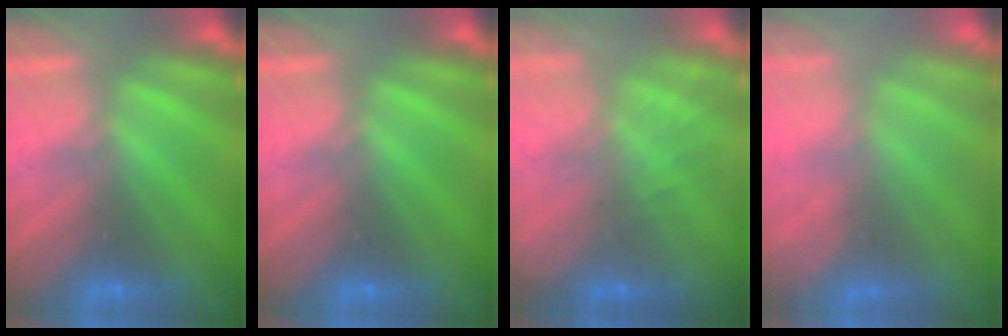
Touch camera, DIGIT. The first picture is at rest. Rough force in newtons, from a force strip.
{"total": 0.0}
{"total": 7.6}
{"total": 1.0}